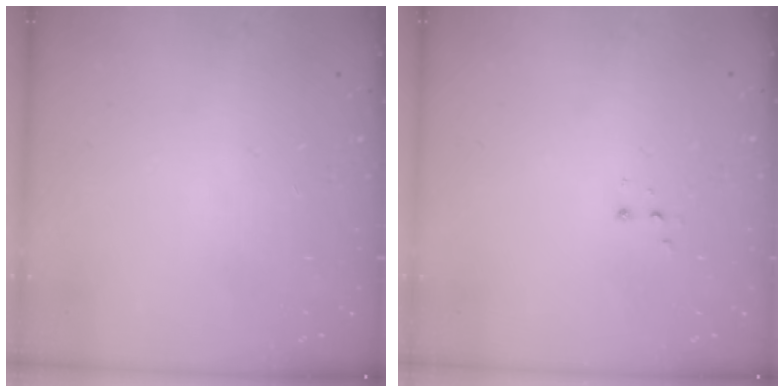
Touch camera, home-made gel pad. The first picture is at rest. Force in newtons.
{"total": 2.8, "press": 2.7, "slide": 0.5}